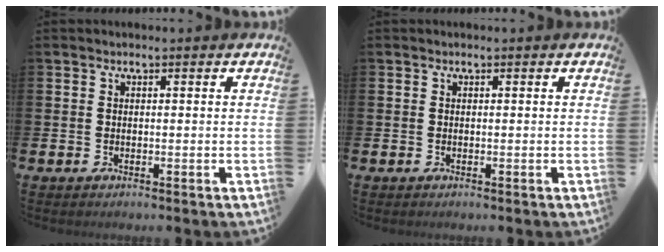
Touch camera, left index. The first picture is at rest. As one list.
[{"total": 0.0}]